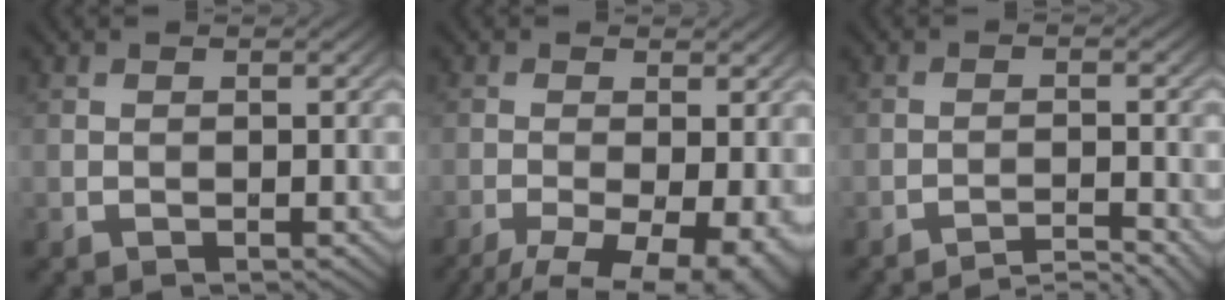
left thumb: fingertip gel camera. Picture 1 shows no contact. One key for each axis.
{"total": 11.9, "fx": -6.7, "fy": 4.6, "fz": 8.7, "tx": -0.154, "ty": -0.039, "tz": -0.079}
{"total": 3.8, "fx": -3.4, "fy": 0.2, "fz": 1.8, "tx": -0.023, "ty": 0.011, "tz": -0.062}